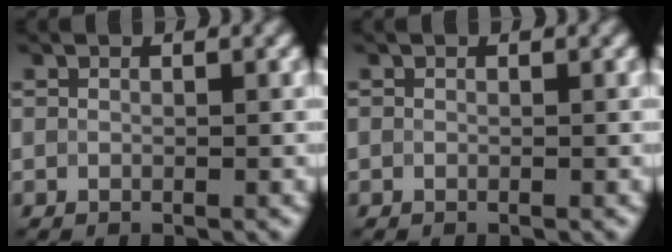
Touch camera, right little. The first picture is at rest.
{"total": 0.0}